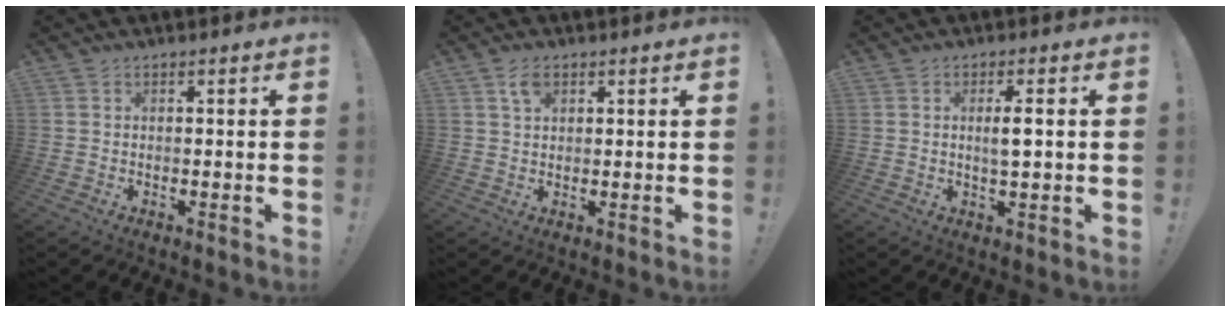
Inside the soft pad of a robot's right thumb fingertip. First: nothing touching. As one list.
[{"total": 3.6, "force": [1.7, 2.1, 2.3], "torque": [-0.041, 0.003, 0.029]}, {"total": 3.6, "force": [0.7, 0.6, 3.5], "torque": [-0.051, -0.007, 0.007]}]